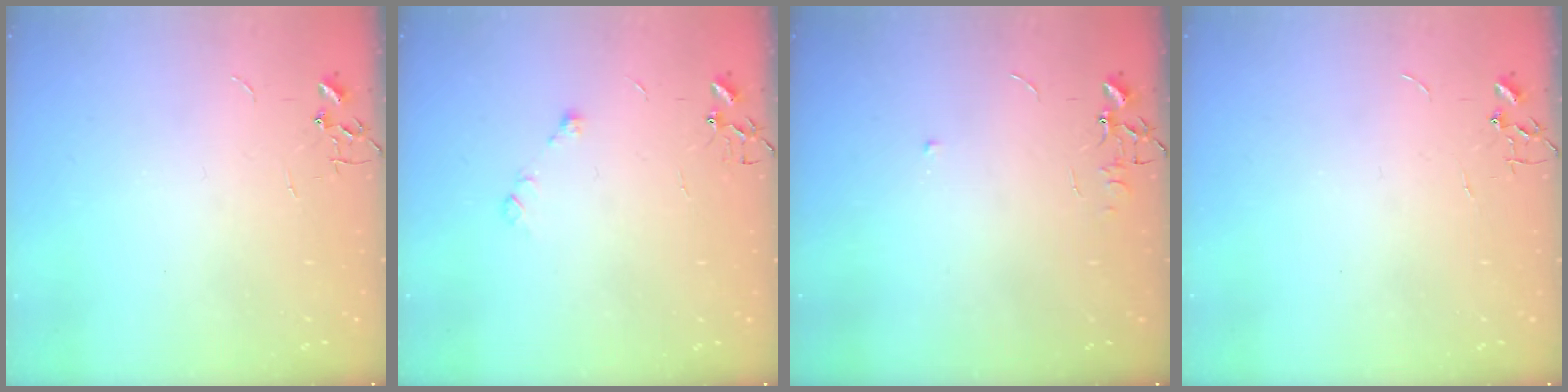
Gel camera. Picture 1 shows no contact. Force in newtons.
{"total": 6.2, "press": 6.2, "slide": 0.6}
{"total": 4.7, "press": 4.6, "slide": 0.7}
{"total": 0.0}